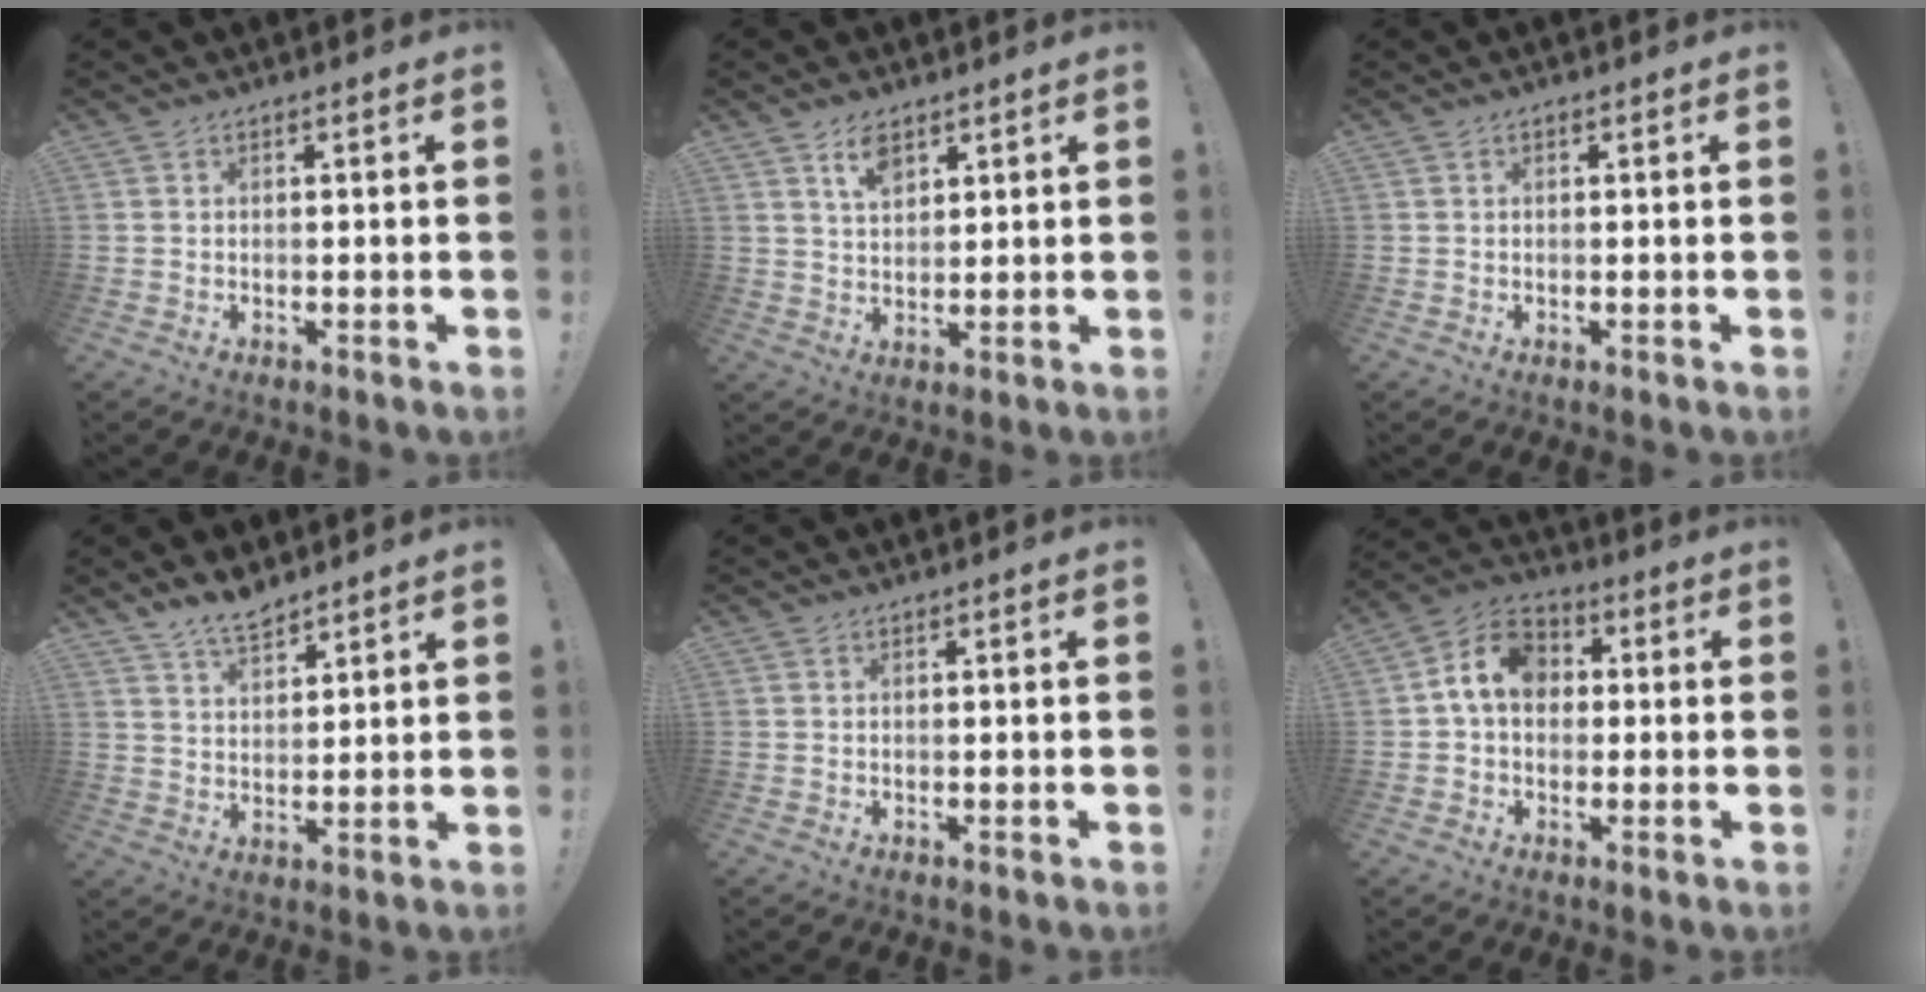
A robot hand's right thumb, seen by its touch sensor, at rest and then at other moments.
{"total": 5.6, "force": [3.4, 2.9, 3.4], "torque": [-0.055, -0.013, 0.061]}
{"total": 0.0}
{"total": 7.2, "force": [6.0, 2.9, 2.9], "torque": [-0.056, -0.033, 0.113]}
{"total": 0.0}
{"total": 11.0, "force": [2.0, 8.3, 6.9], "torque": [-0.113, 0.018, 0.045]}